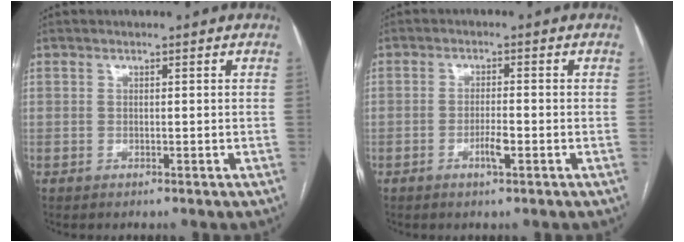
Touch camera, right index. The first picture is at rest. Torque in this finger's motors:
{"motor_torque": [0.21, -0.03, -0.02, 0.04]}